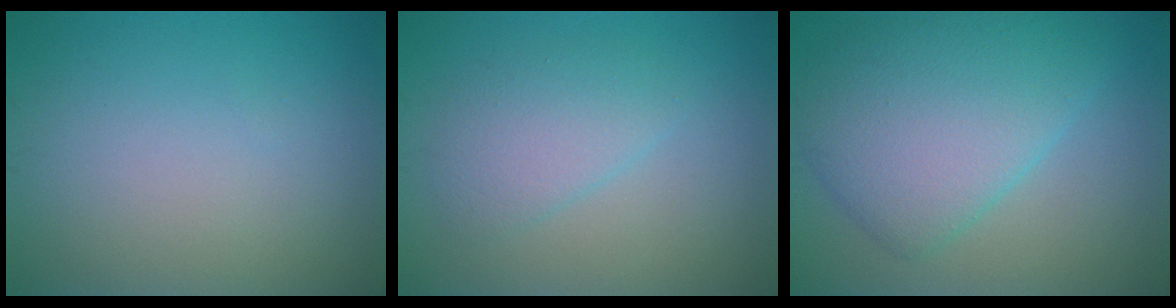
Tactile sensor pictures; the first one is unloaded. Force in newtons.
{"total": 2.9, "press": 2.9, "slide": 0.2}
{"total": 7.8, "press": 7.8, "slide": 0.2}